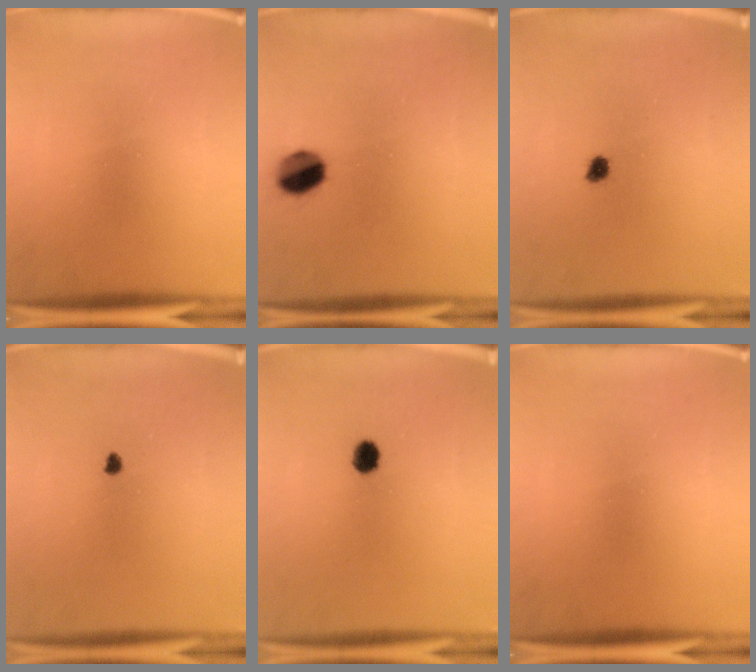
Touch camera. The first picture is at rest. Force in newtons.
{"total": 7.4}
{"total": 1.8}
{"total": 1.0}
{"total": 3.1}
{"total": 0.0}